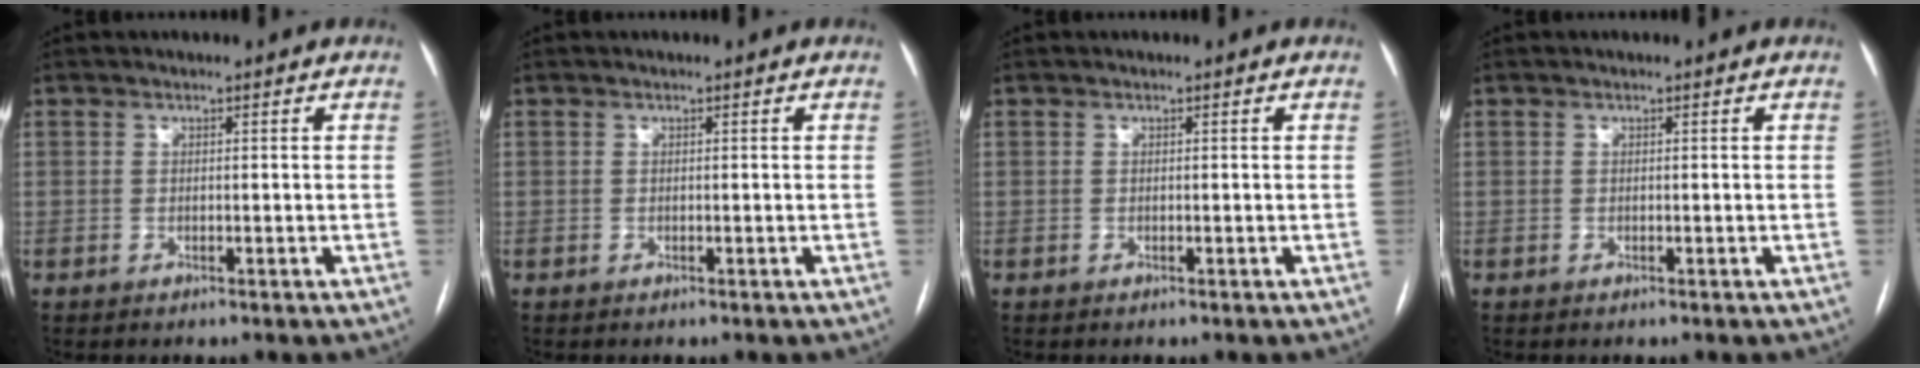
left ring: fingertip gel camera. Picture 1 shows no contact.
{"total": 0.0}
{"total": 0.0}
{"total": 0.0}